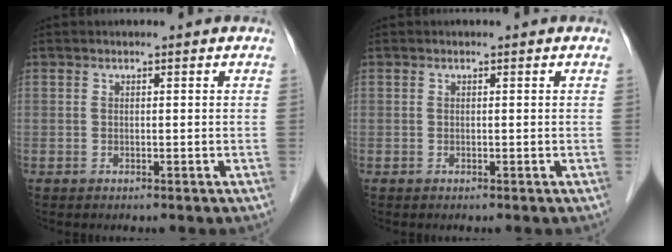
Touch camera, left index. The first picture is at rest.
{"total": 0.0}